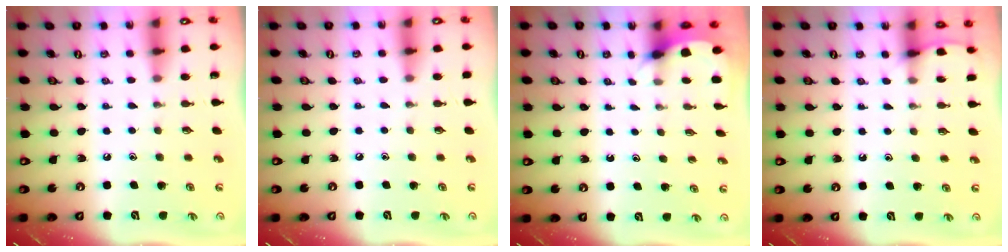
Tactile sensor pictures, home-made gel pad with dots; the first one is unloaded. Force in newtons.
{"total": 0.0}
{"total": 2.5, "press": 2.5, "slide": 0.1}
{"total": 3.7, "press": 3.7, "slide": 0.4}